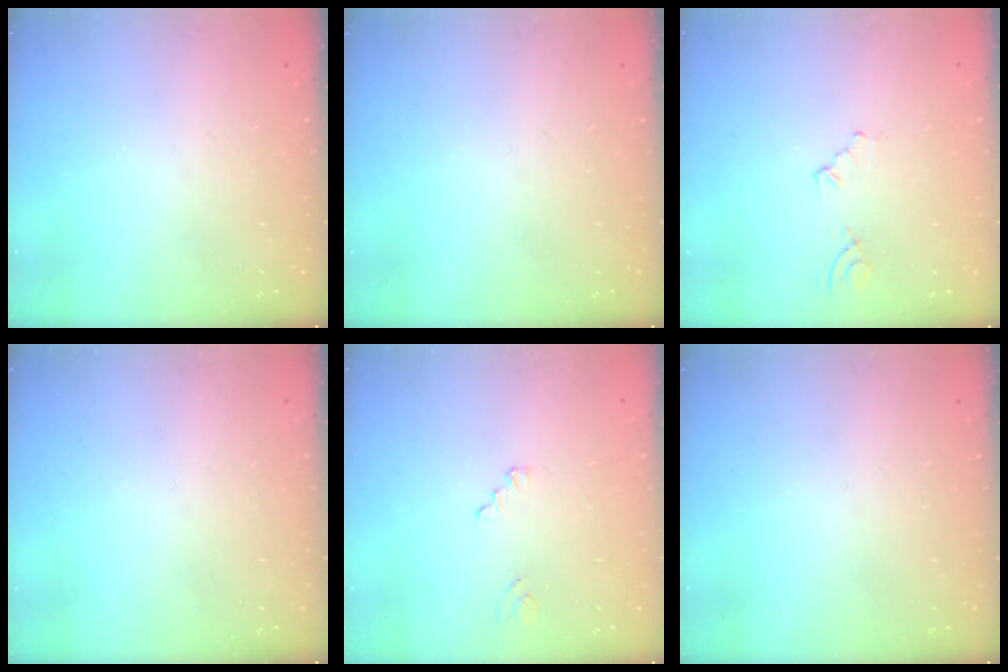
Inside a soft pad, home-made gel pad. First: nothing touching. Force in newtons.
{"total": 0.0}
{"total": 5.1, "press": 4.4, "slide": 2.7}
{"total": 0.0}
{"total": 0.8, "press": 0.8, "slide": 0.0}
{"total": 0.0}